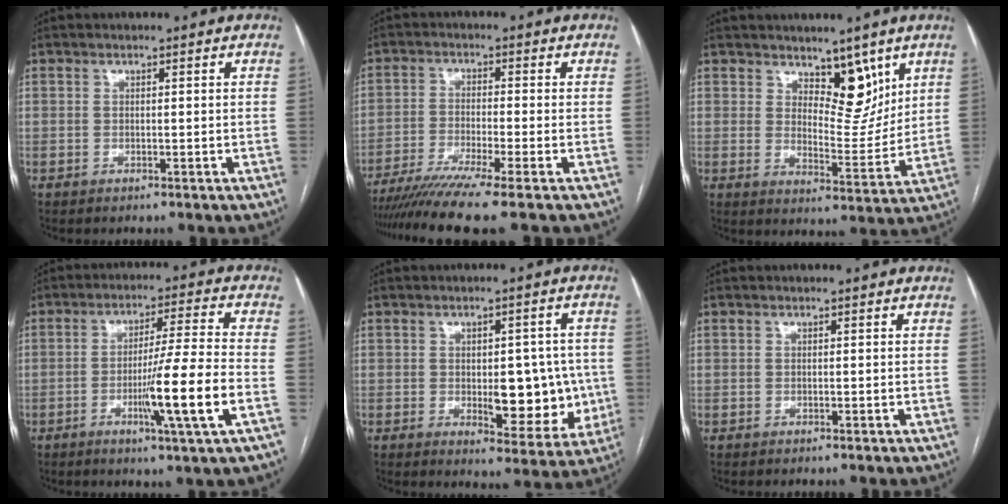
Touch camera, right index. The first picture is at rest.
{"total": 9.6, "force": [-7.6, -1.8, 5.6], "torque": [-0.085, -0.028, -0.124]}
{"total": 7.4, "force": [4.8, 3.5, 4.4], "torque": [-0.056, -0.010, 0.083]}
{"total": 11.7, "force": [-3.6, -1.5, 11.0], "torque": [-0.188, -0.014, -0.063]}
{"total": 10.2, "force": [-1.1, 4.6, 9.1], "torque": [-0.099, 0.005, 0.000]}
{"total": 0.0}